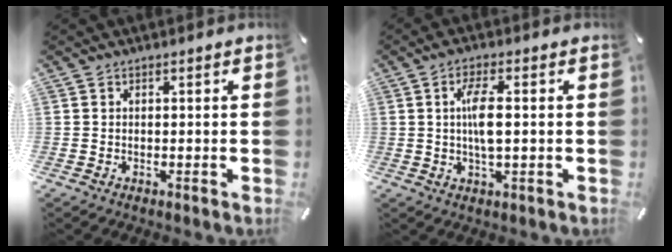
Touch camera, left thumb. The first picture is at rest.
{"total": 6.5, "force": [0.6, 1.6, 6.2], "torque": [-0.132, -0.004, 0.003]}